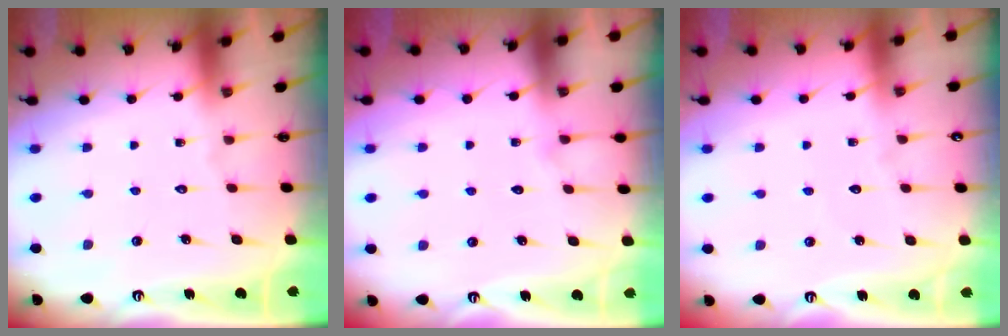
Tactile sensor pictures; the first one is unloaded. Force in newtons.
{"total": 5.8, "press": 5.8, "slide": 0.6}
{"total": 2.4, "press": 2.4, "slide": 0.2}